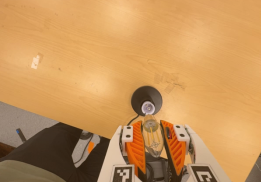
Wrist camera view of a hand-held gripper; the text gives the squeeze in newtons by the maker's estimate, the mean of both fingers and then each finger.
{"total": 21.7, "left": 24.3, "right": 19.2}